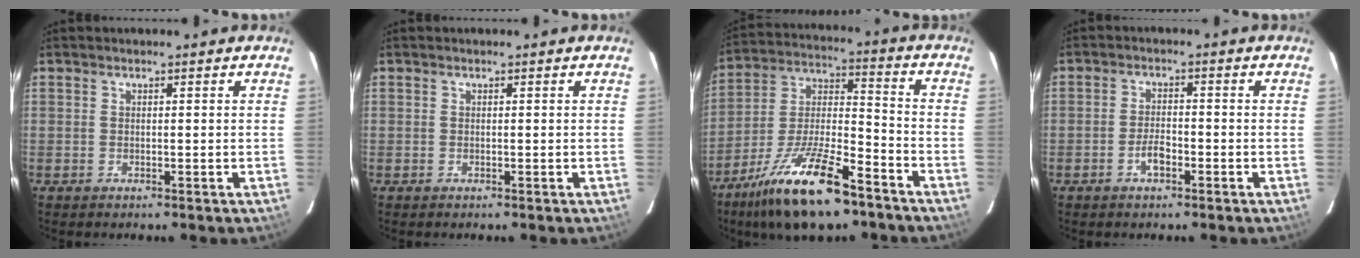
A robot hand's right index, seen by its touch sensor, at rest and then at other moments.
{"total": 0.0}
{"total": 19.0, "force": [-12.6, 5.6, 13.2], "torque": [-0.262, -0.010, -0.225]}
{"total": 3.2, "force": [-1.8, 1.3, 2.3], "torque": [-0.048, 0.003, -0.033]}